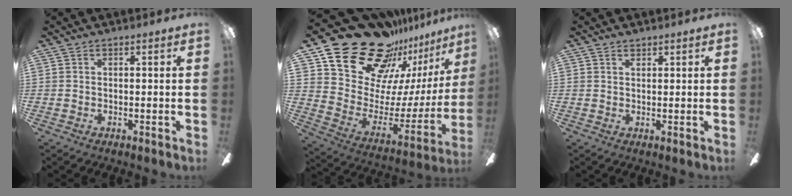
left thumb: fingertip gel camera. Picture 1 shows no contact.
{"total": 26.4, "force": [20.7, 13.5, 9.3], "torque": [-0.151, -0.146, 0.390]}
{"total": 1.0, "force": [0.9, 0.3, 0.2], "torque": [-0.005, 0.000, 0.017]}